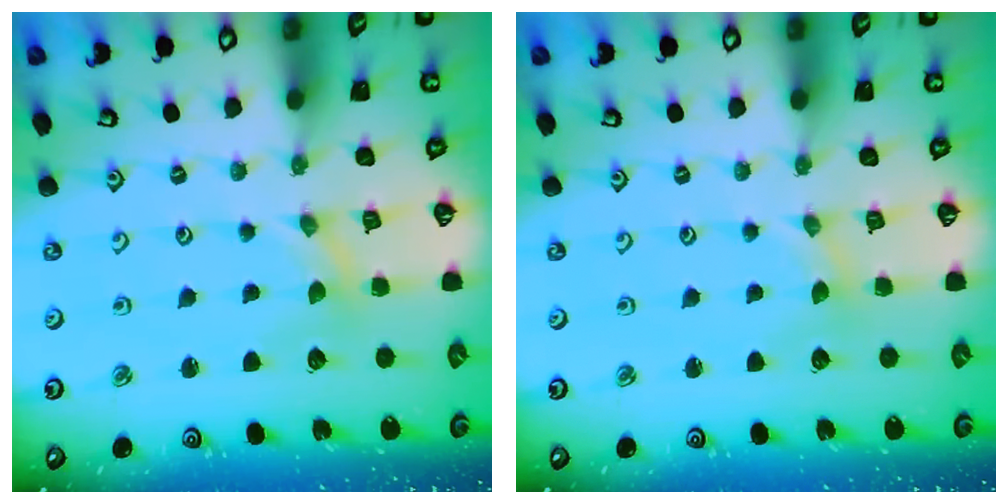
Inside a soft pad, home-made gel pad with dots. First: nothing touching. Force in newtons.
{"total": 0.0}